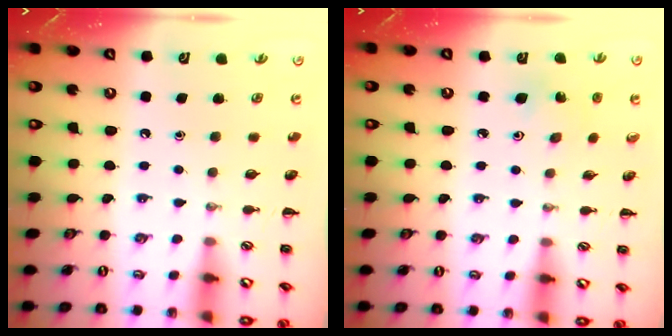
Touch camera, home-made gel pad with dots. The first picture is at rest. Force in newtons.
{"total": 3.9, "press": 3.7, "slide": 1.3}